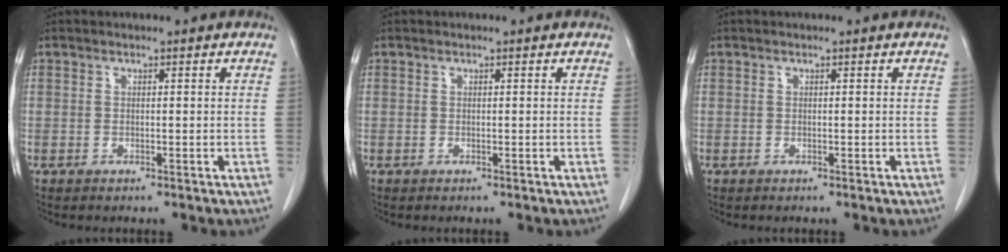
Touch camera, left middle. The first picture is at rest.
{"total": 0.0}
{"total": 0.0}